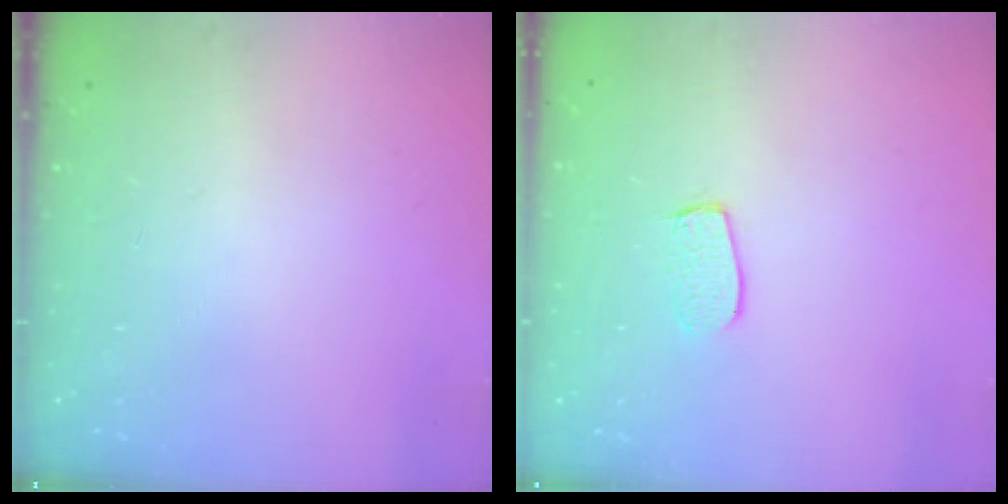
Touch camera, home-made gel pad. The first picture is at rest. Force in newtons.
{"total": 6.6, "press": 6.6, "slide": 0.4}